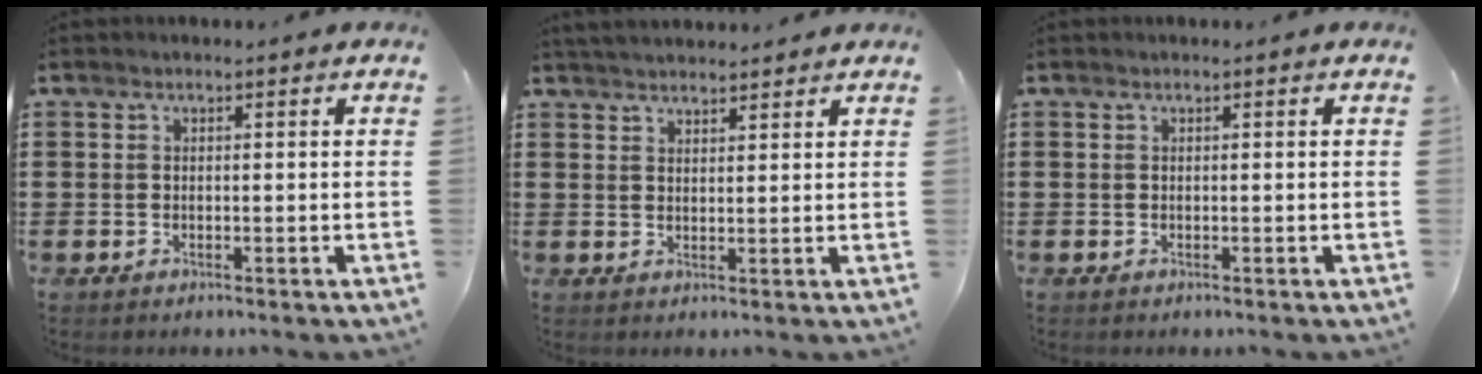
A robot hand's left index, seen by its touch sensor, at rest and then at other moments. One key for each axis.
{"total": 2.7, "fx": 2.7, "fy": 0.2, "fz": 0.2, "tx": -0.011, "ty": -0.002, "tz": 0.053}
{"total": 0.0}